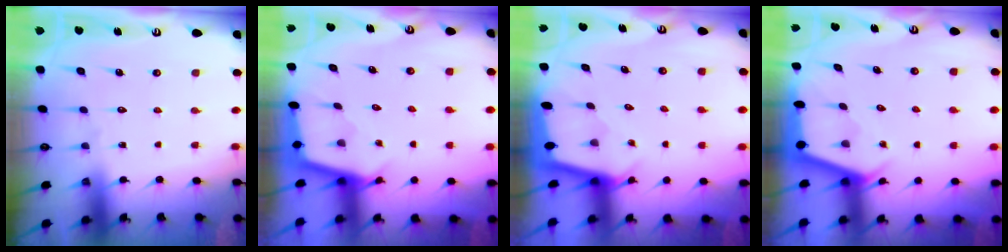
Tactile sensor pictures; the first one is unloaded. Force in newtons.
{"total": 2.5, "press": 2.5, "slide": 0.1}
{"total": 2.1, "press": 2.1, "slide": 0.1}
{"total": 2.9, "press": 2.8, "slide": 0.4}